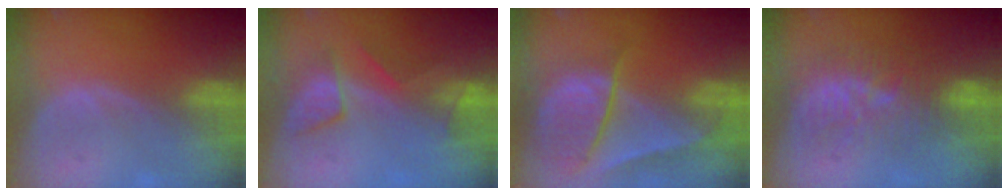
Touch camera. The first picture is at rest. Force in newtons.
{"total": 5.5, "press": 5.4, "slide": 1.1}
{"total": 9.4, "press": 8.1, "slide": 4.7}
{"total": 9.3, "press": 8.9, "slide": 2.5}